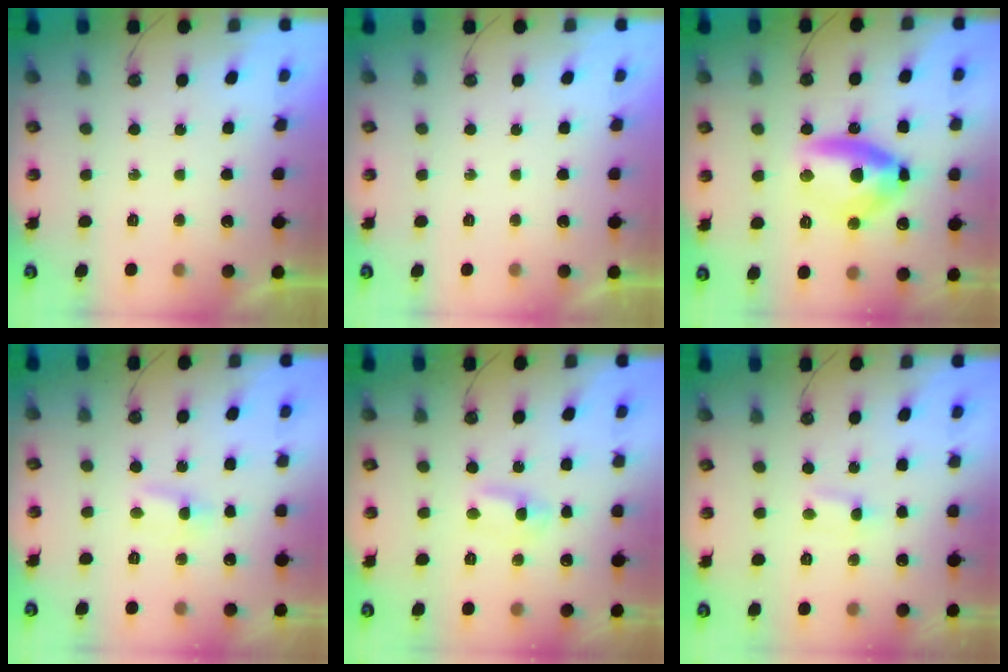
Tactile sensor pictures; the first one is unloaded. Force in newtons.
{"total": 0.0}
{"total": 12.8, "press": 12.7, "slide": 1.9}
{"total": 2.7, "press": 2.7, "slide": 0.2}
{"total": 2.7, "press": 2.7, "slide": 0.3}
{"total": 0.0}